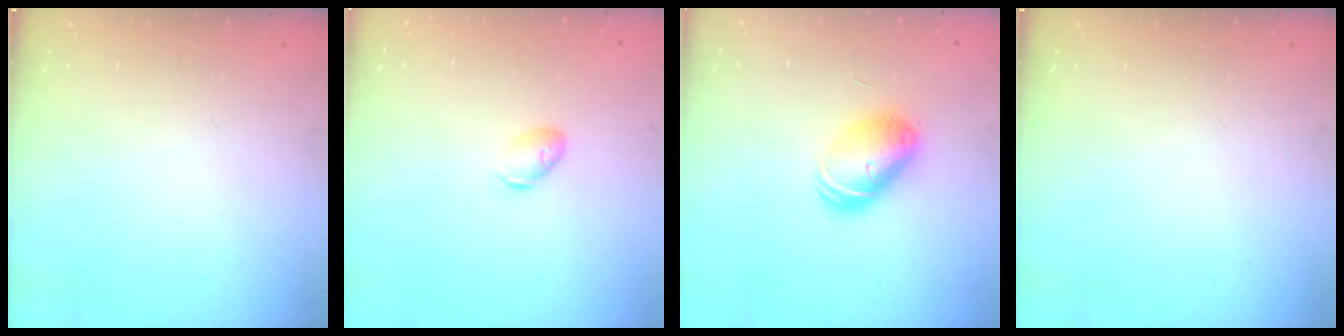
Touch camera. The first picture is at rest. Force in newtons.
{"total": 5.8, "press": 5.7, "slide": 0.9}
{"total": 8.8, "press": 8.7, "slide": 0.8}
{"total": 0.0}